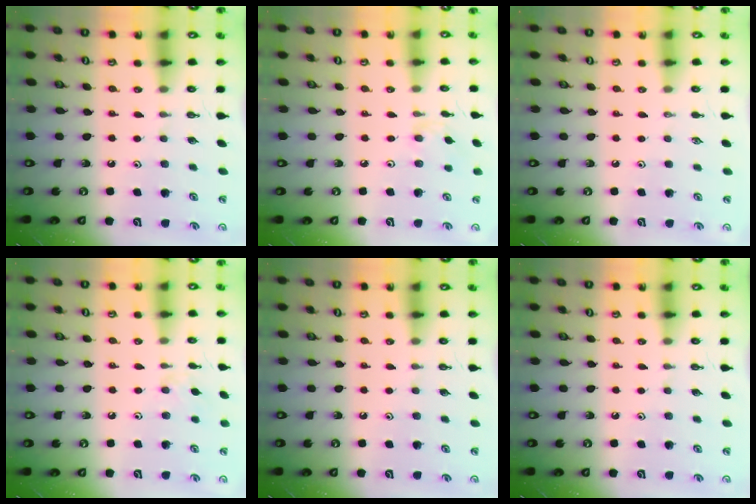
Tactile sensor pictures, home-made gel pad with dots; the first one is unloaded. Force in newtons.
{"total": 4.1, "press": 4.1, "slide": 0.6}
{"total": 0.0}
{"total": 4.1, "press": 4.1, "slide": 0.8}
{"total": 0.0}
{"total": 0.0}